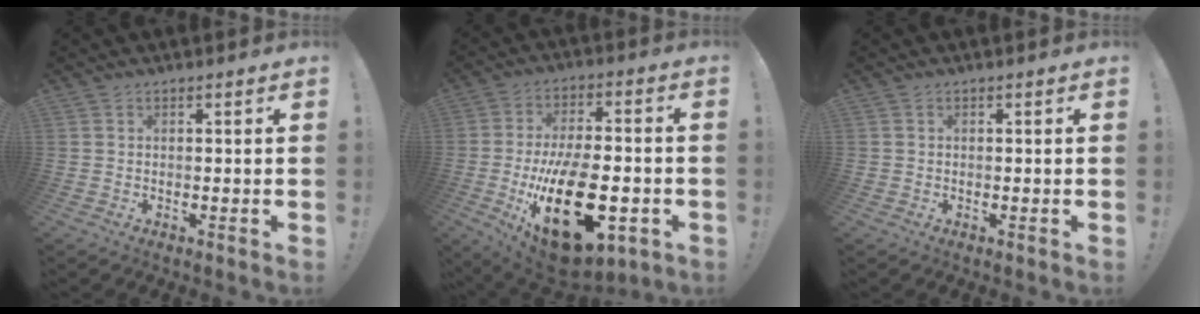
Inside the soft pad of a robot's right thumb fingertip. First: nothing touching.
{"total": 26.6, "force": [-7.3, 13.5, 21.7], "torque": [-0.360, 0.026, -0.102]}
{"total": 0.6, "force": [-0.2, 0.6, 0.1], "torque": [-0.006, 0.004, -0.002]}